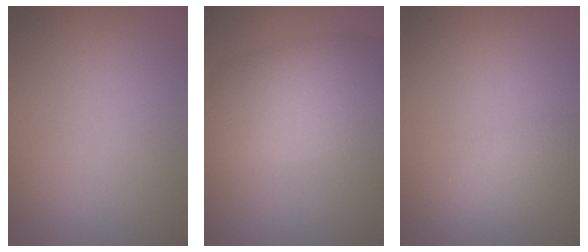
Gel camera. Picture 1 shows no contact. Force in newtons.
{"total": 7.4, "press": 7.4, "slide": 0.2}
{"total": 1.7, "press": 1.7, "slide": 0.0}